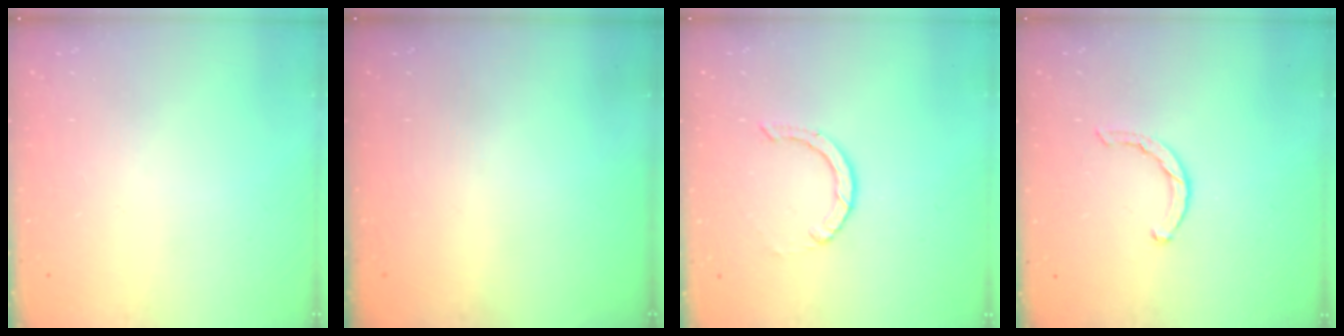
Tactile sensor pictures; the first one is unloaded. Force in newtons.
{"total": 0.0}
{"total": 0.9, "press": 0.9, "slide": 0.1}
{"total": 1.9, "press": 1.9, "slide": 0.3}